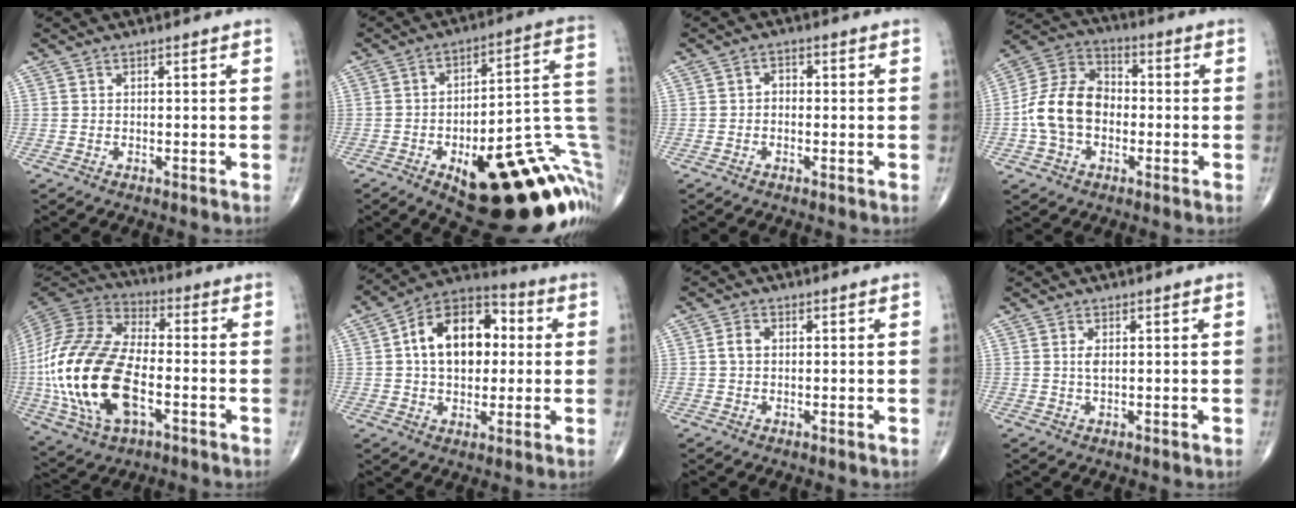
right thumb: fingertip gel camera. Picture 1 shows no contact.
{"total": 29.9, "force": [-8.8, 11.0, 26.4], "torque": [-0.245, 0.049, -0.108]}
{"total": 2.0, "force": [-0.4, 1.5, 1.2], "torque": [-0.007, 0.010, -0.014]}
{"total": 13.0, "force": [-1.9, 9.6, 8.6], "torque": [-0.149, 0.039, -0.046]}
{"total": 25.6, "force": [-5.1, 13.6, 21.1], "torque": [-0.456, 0.005, -0.088]}
{"total": 16.7, "force": [2.2, 10.8, 12.5], "torque": [-0.167, 0.025, 0.025]}
{"total": 2.4, "force": [0.1, 1.8, 1.5], "torque": [-0.028, 0.005, 0.001]}
{"total": 1.7, "force": [0.3, 0.8, 1.5], "torque": [-0.031, -0.002, 0.006]}